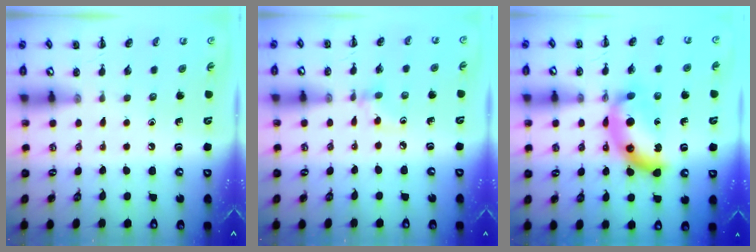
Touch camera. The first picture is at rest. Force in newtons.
{"total": 2.9, "press": 2.8, "slide": 0.8}
{"total": 14.1, "press": 14.1, "slide": 0.3}